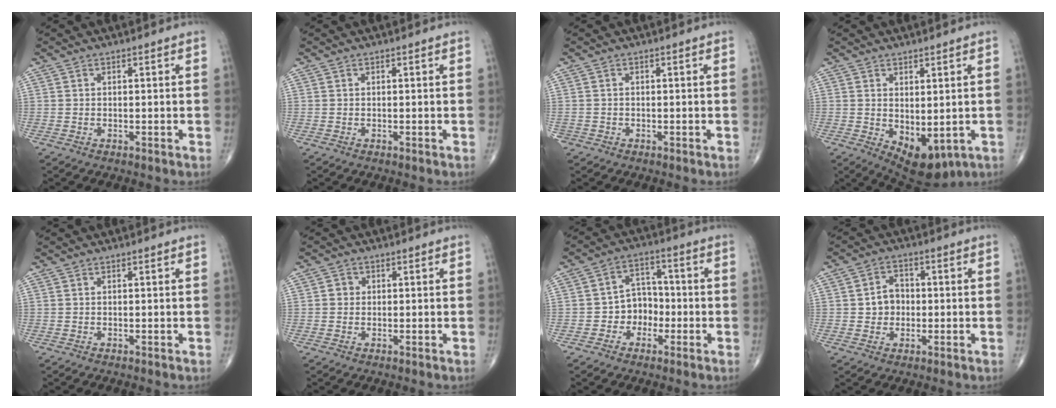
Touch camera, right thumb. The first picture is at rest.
{"total": 0.0}
{"total": 0.8, "force": [-0.4, 0.7, -0.1], "torque": [0.006, 0.005, -0.009]}
{"total": 8.6, "force": [-1.4, 4.6, 7.2], "torque": [-0.089, -0.008, 0.005]}
{"total": 0.0}
{"total": 1.6, "force": [0.1, 1.5, 0.5], "torque": [0.000, 0.003, -0.001]}
{"total": 6.7, "force": [-2.0, 5.6, 3.1], "torque": [-0.010, 0.033, -0.044]}
{"total": 4.9, "force": [-0.2, 4.3, 2.4], "torque": [-0.017, 0.013, -0.007]}